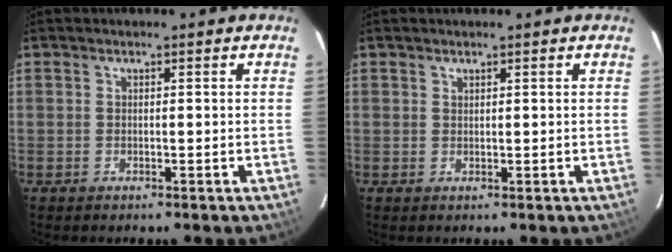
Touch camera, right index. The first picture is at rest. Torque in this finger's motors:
{"motor_torque": [-0.04, 0.05, 0.02, 0.00]}